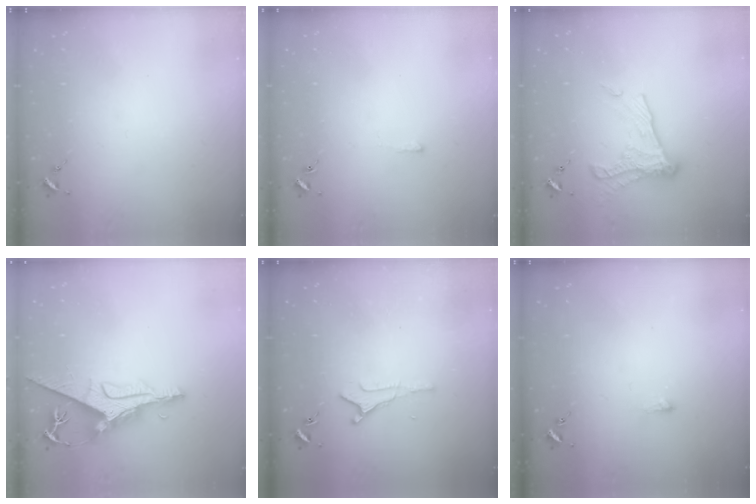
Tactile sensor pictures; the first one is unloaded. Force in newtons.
{"total": 2.6, "press": 2.6, "slide": 0.4}
{"total": 13.4, "press": 13.3, "slide": 0.9}
{"total": 9.8, "press": 9.8, "slide": 1.3}
{"total": 4.8, "press": 4.7, "slide": 0.8}
{"total": 2.7, "press": 2.7, "slide": 0.5}